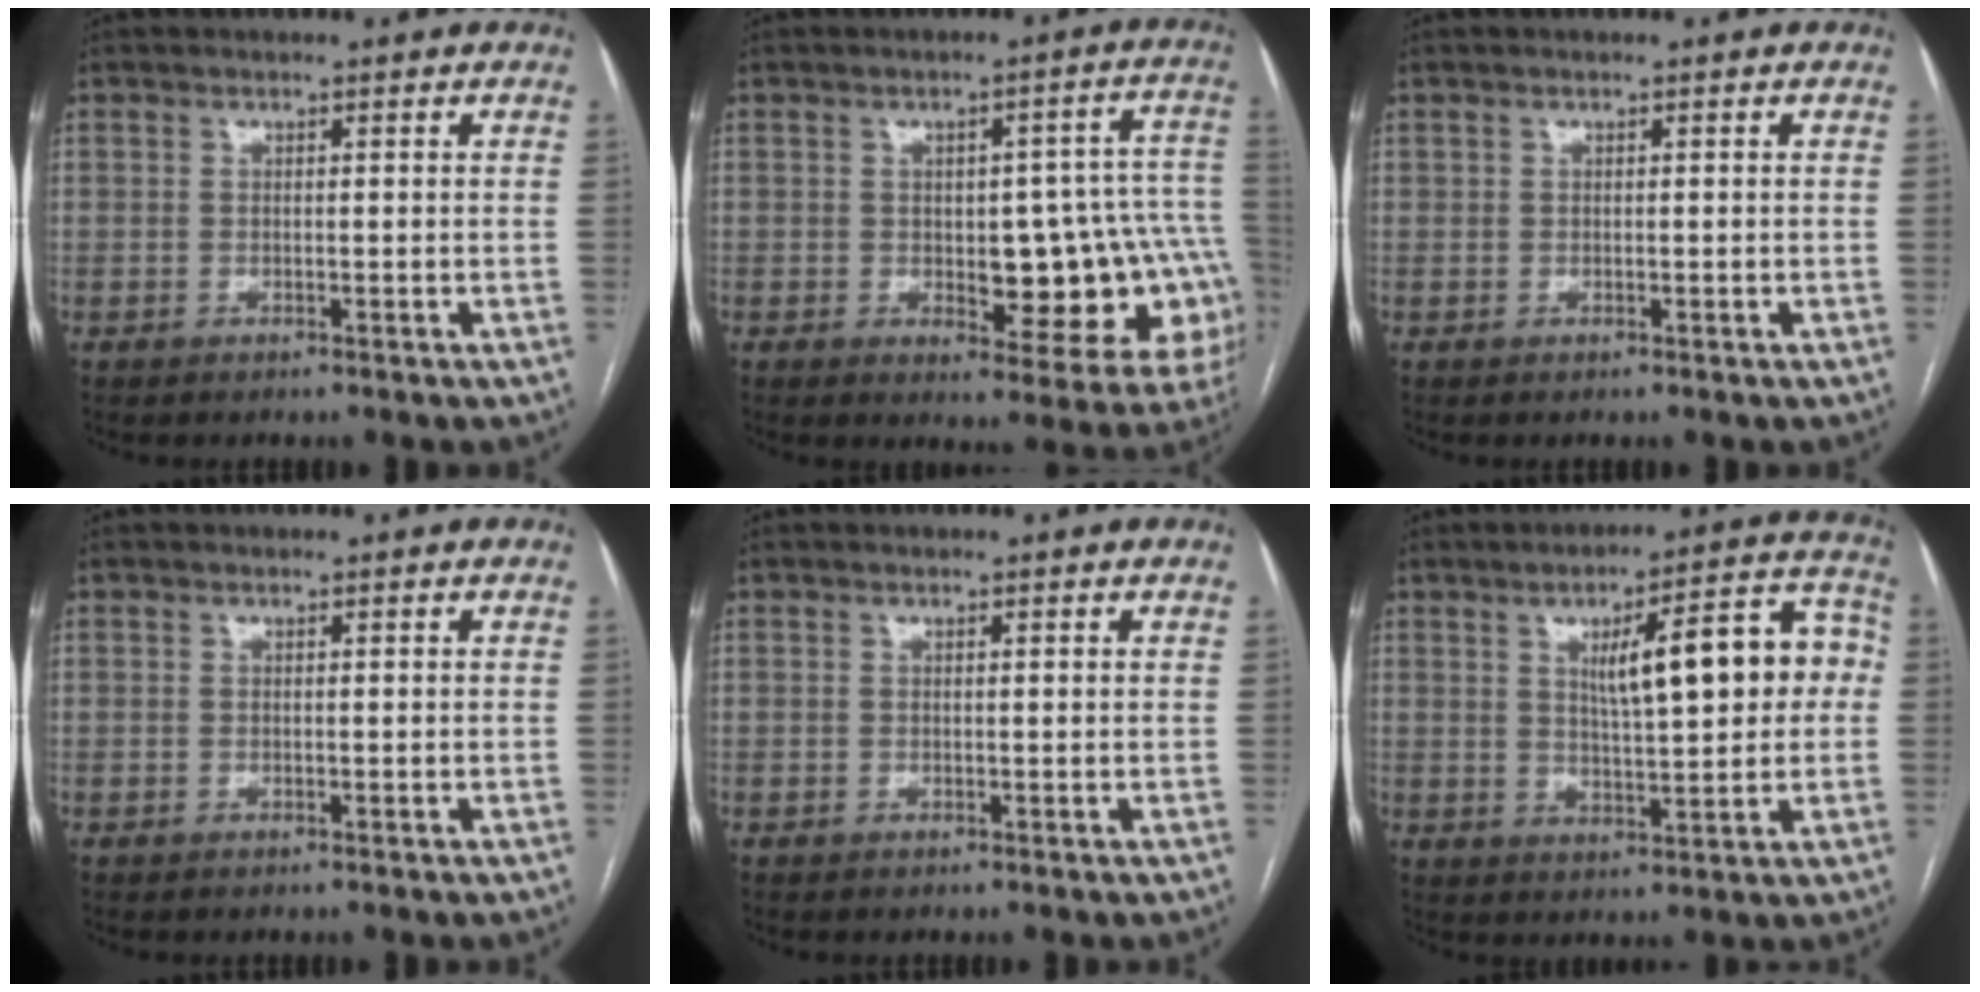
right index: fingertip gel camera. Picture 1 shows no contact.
{"total": 16.3, "force": [-2.6, 6.4, 14.7], "torque": [-0.112, 0.032, -0.013]}
{"total": 0.0}
{"total": 0.0}
{"total": 0.0}
{"total": 13.4, "force": [2.3, 3.3, 12.7], "torque": [-0.172, 0.035, 0.034]}